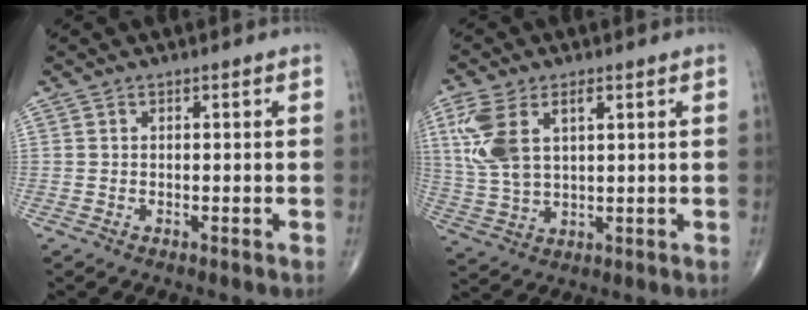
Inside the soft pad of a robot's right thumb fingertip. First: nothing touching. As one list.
[{"total": 10.9, "force": [3.6, 5.8, 8.6], "torque": [-0.193, 0.002, 0.078]}]